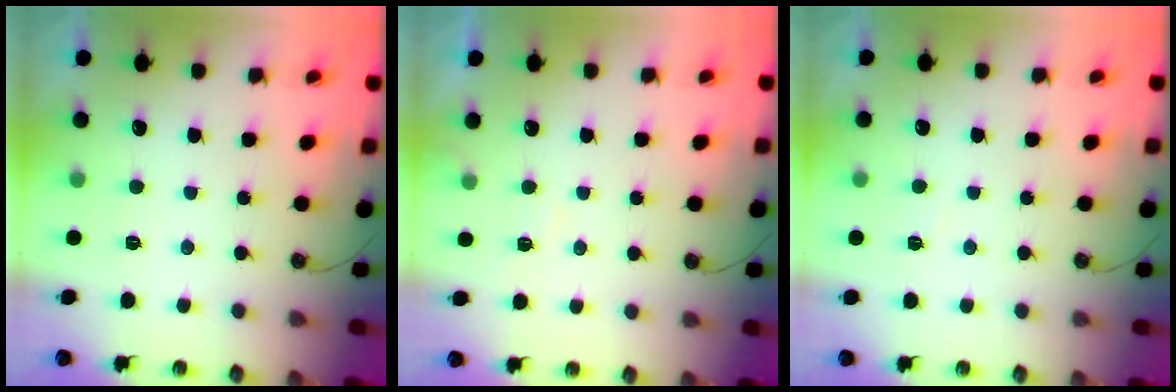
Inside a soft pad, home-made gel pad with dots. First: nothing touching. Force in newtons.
{"total": 5.4, "press": 5.3, "slide": 0.7}
{"total": 3.8, "press": 3.7, "slide": 0.6}